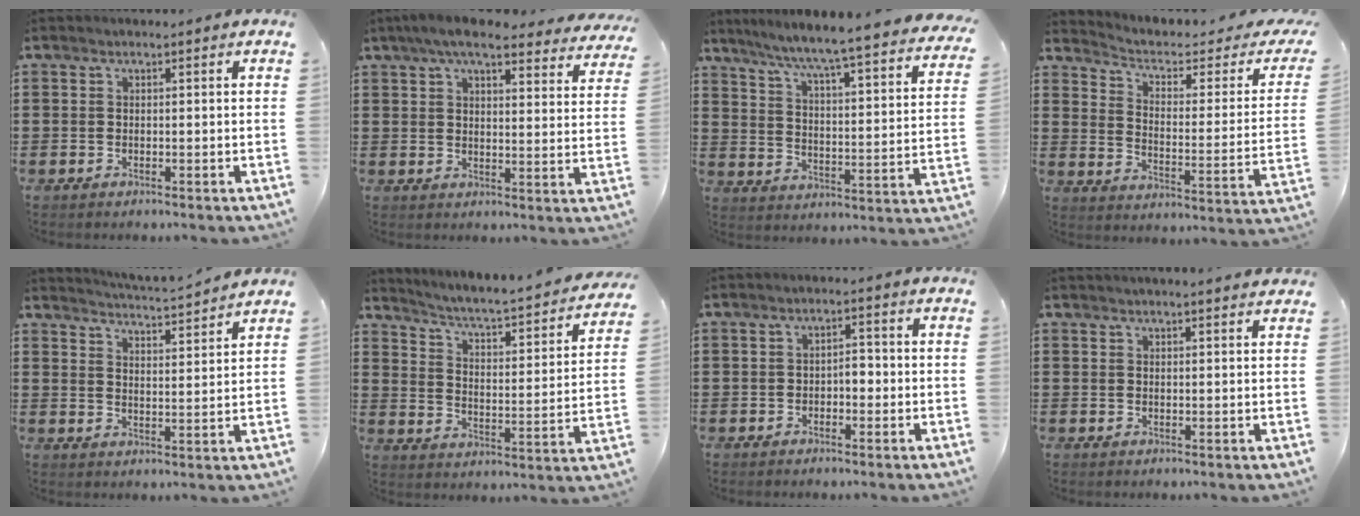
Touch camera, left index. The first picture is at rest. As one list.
[{"total": 7.2, "force": [6.2, 0.7, 3.6], "torque": [-0.081, -0.021, 0.109]}, {"total": 5.2, "force": [4.4, -1.1, 2.5], "torque": [-0.071, -0.054, 0.063]}, {"total": 3.2, "force": [1.7, 1.2, 2.4], "torque": [-0.060, -0.018, 0.022]}, {"total": 3.8, "force": [3.6, -0.9, 0.6], "torque": [-0.030, -0.031, 0.060]}, {"total": 3.1, "force": [2.6, -0.2, 1.7], "torque": [-0.051, -0.037, 0.030]}, {"total": 2.0, "force": [-0.6, 0.9, 1.7], "torque": [-0.036, 0.002, -0.014]}, {"total": 1.8, "force": [1.8, 0.0, 0.0], "torque": [-0.004, -0.003, 0.036]}]